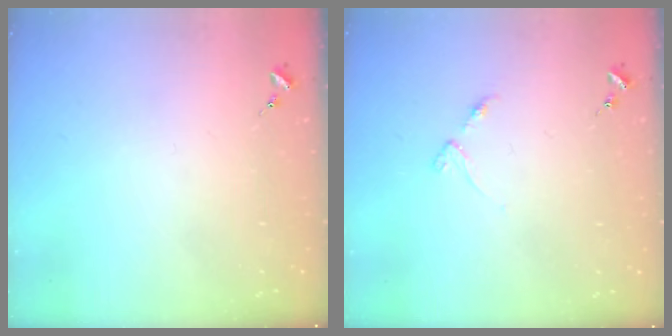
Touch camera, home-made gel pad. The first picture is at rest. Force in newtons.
{"total": 3.5, "press": 3.5, "slide": 0.4}